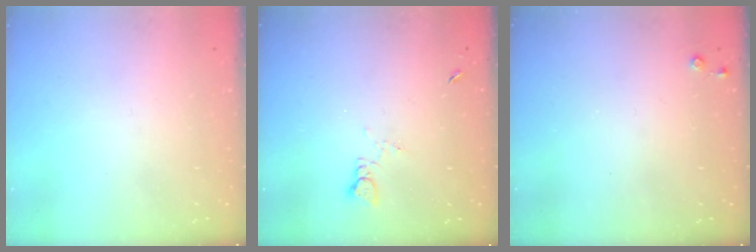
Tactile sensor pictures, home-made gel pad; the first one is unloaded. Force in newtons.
{"total": 1.8, "press": 1.7, "slide": 0.3}
{"total": 3.5, "press": 3.5, "slide": 0.5}